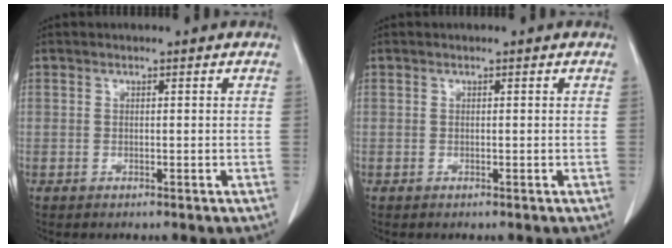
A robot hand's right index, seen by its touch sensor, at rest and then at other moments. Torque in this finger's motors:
{"motor_torque": [0.02, -0.02, 0.00, 0.00]}